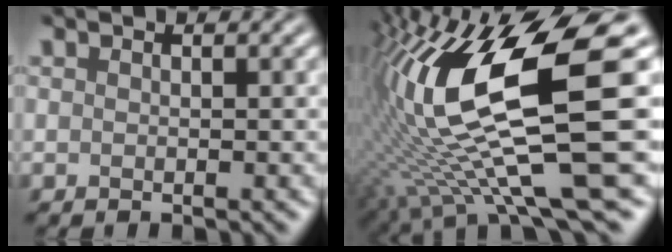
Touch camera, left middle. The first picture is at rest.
{"total": 15.0, "force": [0.4, 3.7, 14.5], "torque": [-0.291, 0.000, 0.022]}